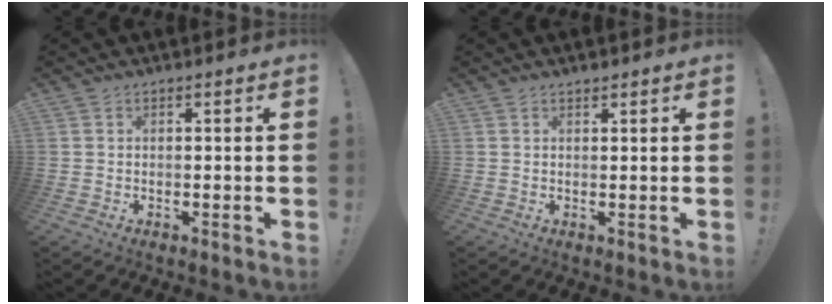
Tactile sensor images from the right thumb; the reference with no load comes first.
{"total": 0.8, "force": [0.8, 0.2, 0.0], "torque": [0.005, -0.002, 0.015]}